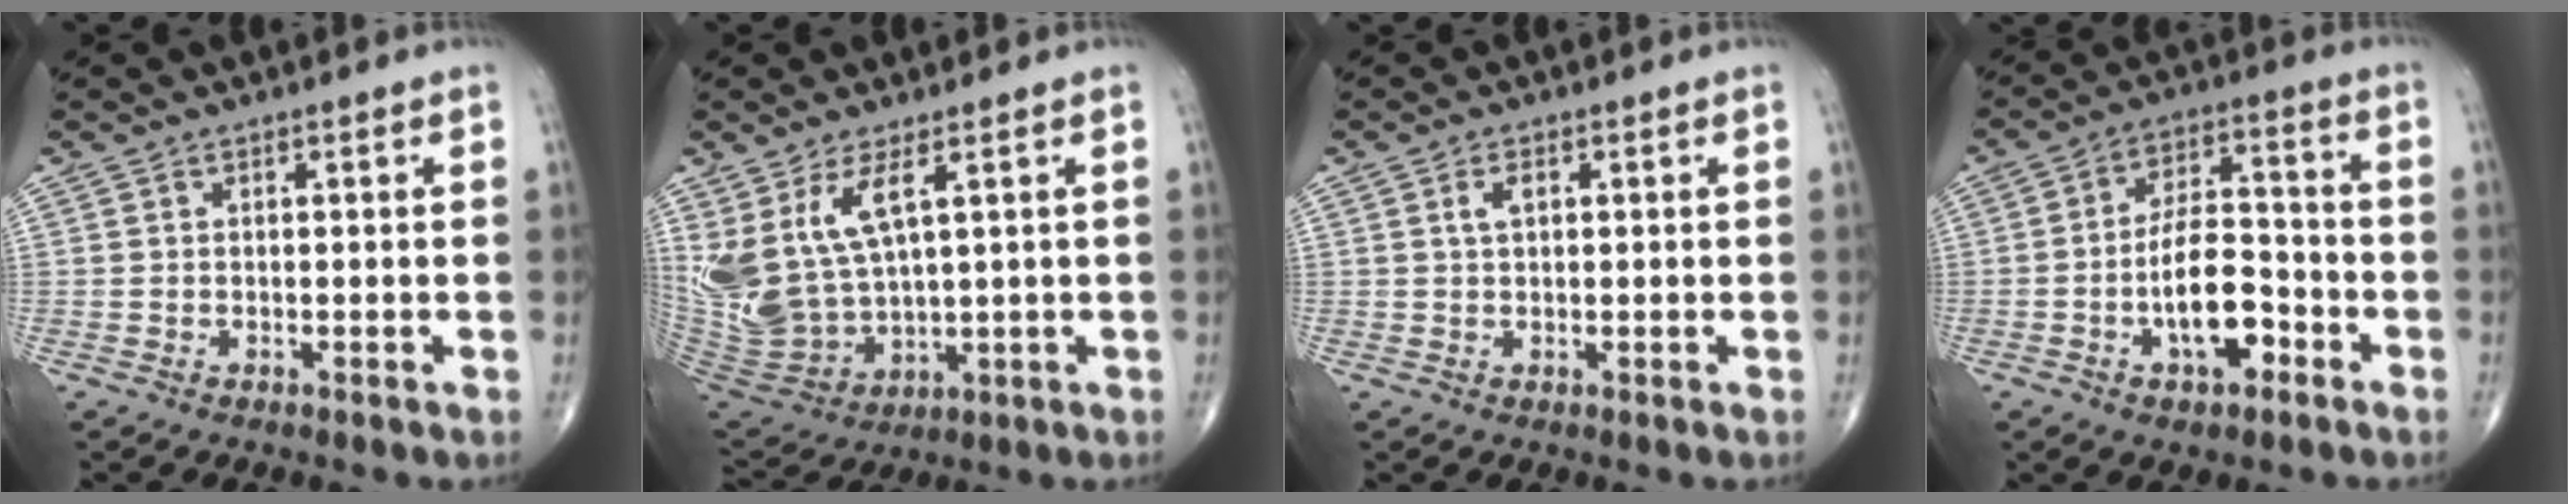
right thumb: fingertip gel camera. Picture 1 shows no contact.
{"total": 13.3, "force": [5.1, 5.9, 10.7], "torque": [-0.222, -0.031, 0.127]}
{"total": 2.0, "force": [0.6, 1.1, 1.6], "torque": [-0.032, 0.004, 0.012]}
{"total": 11.6, "force": [-4.1, 5.5, 9.3], "torque": [-0.145, 0.035, -0.072]}